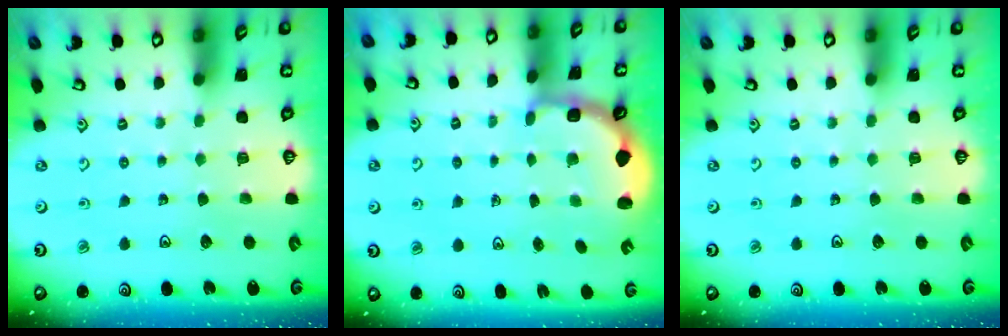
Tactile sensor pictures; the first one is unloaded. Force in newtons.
{"total": 2.9, "press": 2.0, "slide": 2.1}
{"total": 0.0}